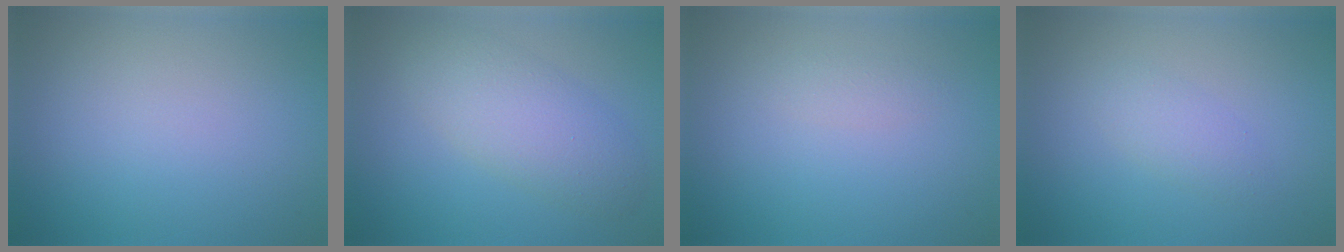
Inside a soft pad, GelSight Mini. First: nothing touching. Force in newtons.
{"total": 4.7, "press": 4.7, "slide": 0.2}
{"total": 0.8, "press": 0.8, "slide": 0.0}
{"total": 1.7, "press": 1.7, "slide": 0.1}